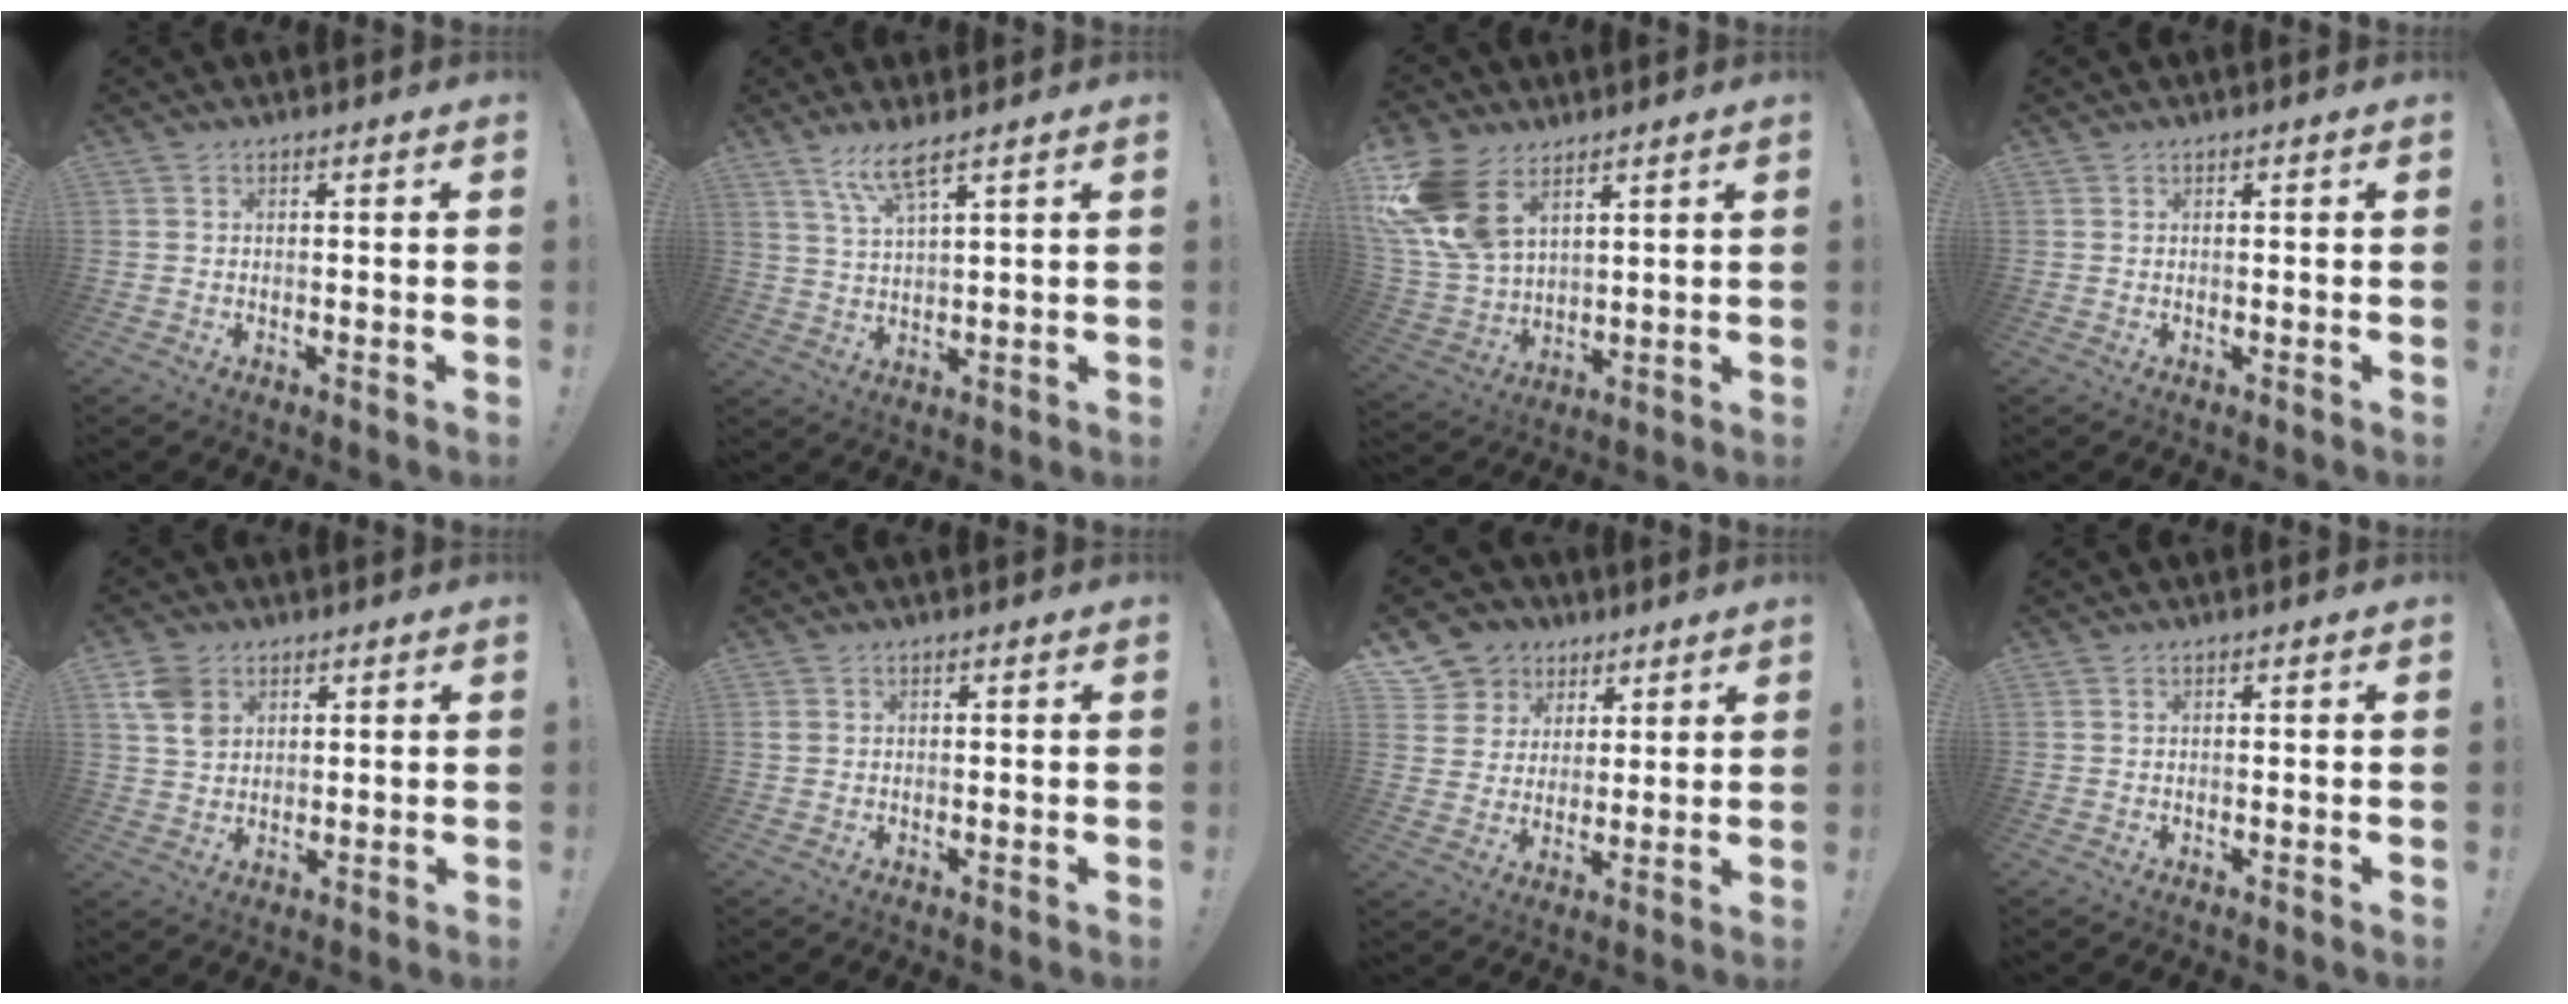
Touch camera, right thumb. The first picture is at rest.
{"total": 7.3, "force": [5.1, 1.2, 5.0], "torque": [-0.105, -0.018, 0.092]}
{"total": 16.8, "force": [8.5, 10.6, 10.0], "torque": [-0.204, -0.043, 0.167]}
{"total": 0.0}
{"total": 7.9, "force": [3.8, 5.7, 3.9], "torque": [-0.057, -0.009, 0.077]}
{"total": 1.0, "force": [0.4, 0.8, 0.4], "torque": [-0.006, 0.002, 0.006]}
{"total": 9.0, "force": [4.4, 7.8, 1.3], "torque": [-0.023, -0.031, 0.092]}
{"total": 0.0}